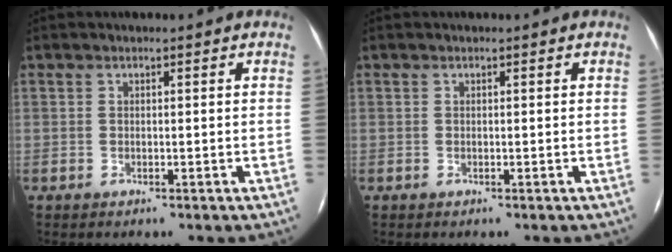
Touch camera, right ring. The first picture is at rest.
{"total": 0.0}